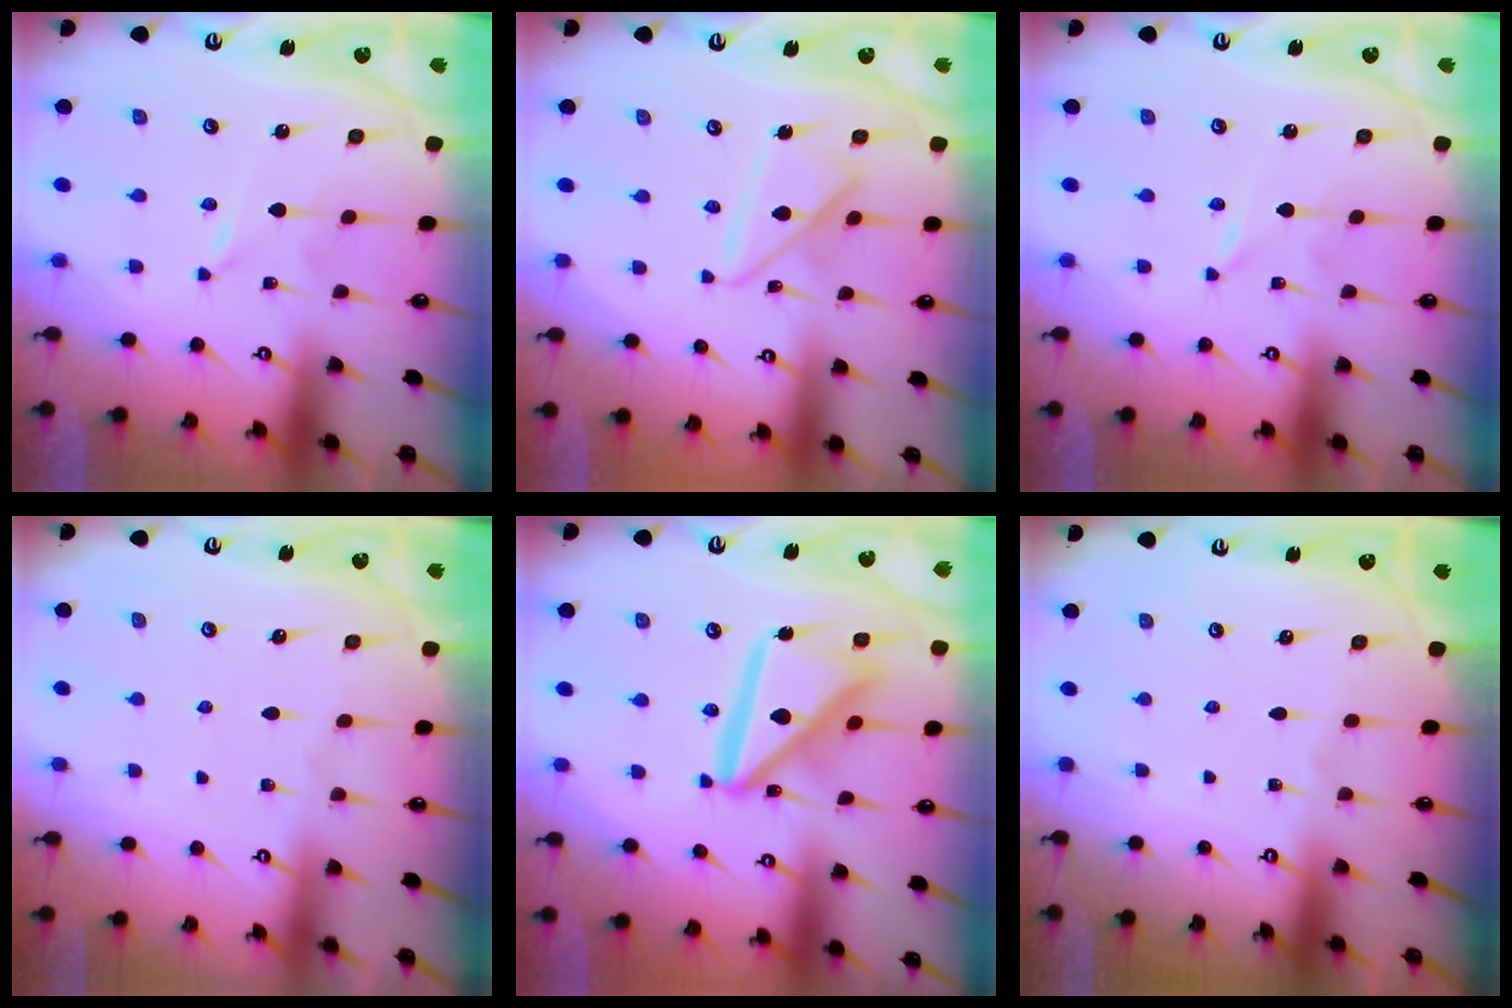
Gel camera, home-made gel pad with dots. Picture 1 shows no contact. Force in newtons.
{"total": 11.4, "press": 11.4, "slide": 1.1}
{"total": 0.0}
{"total": 0.0}
{"total": 16.1, "press": 16.0, "slide": 1.8}
{"total": 0.0}